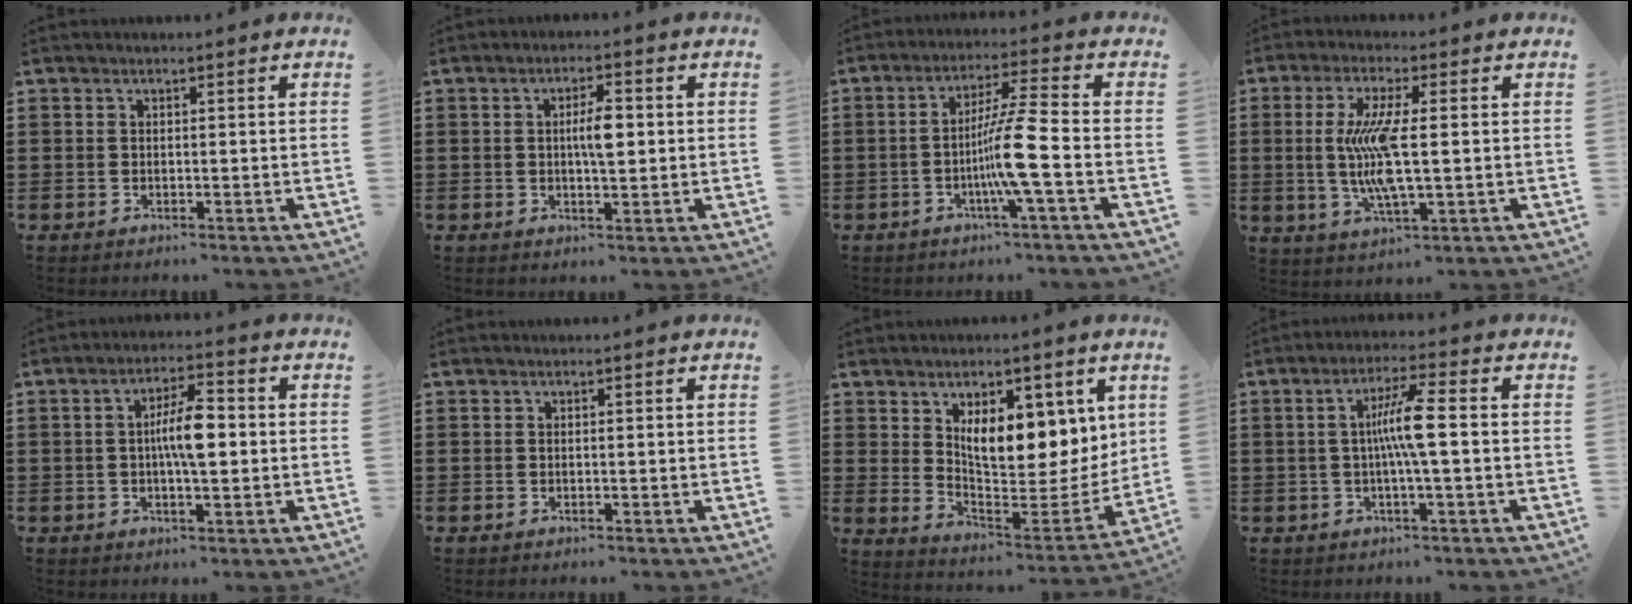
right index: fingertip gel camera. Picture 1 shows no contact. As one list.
[{"total": 4.5, "force": [0.4, 1.3, 4.3], "torque": [-0.074, 0.002, 0.002]}, {"total": 8.6, "force": [-2.3, -0.7, 8.3], "torque": [-0.157, -0.014, -0.049]}, {"total": 9.0, "force": [0.2, 1.8, 8.8], "torque": [-0.193, -0.017, -0.007]}, {"total": 6.6, "force": [0.1, 1.8, 6.4], "torque": [-0.115, 0.007, -0.002]}, {"total": 0.0}, {"total": 10.5, "force": [5.2, 5.0, 7.6], "torque": [-0.107, -0.035, 0.086]}, {"total": 6.3, "force": [-0.1, 0.0, 6.3], "torque": [-0.116, -0.001, -0.009]}]